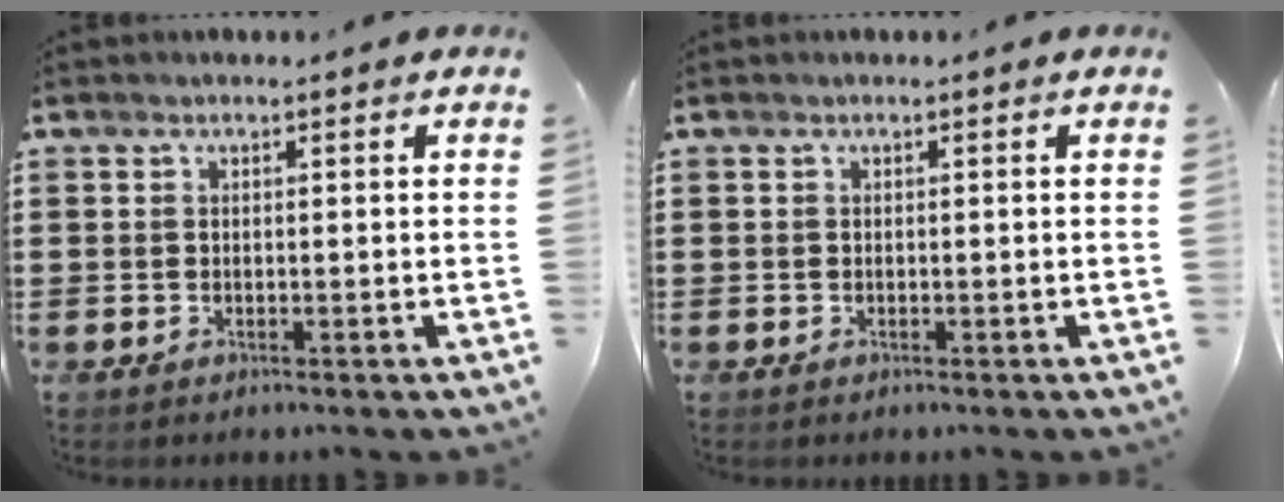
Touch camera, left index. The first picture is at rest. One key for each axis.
{"total": 0.0}